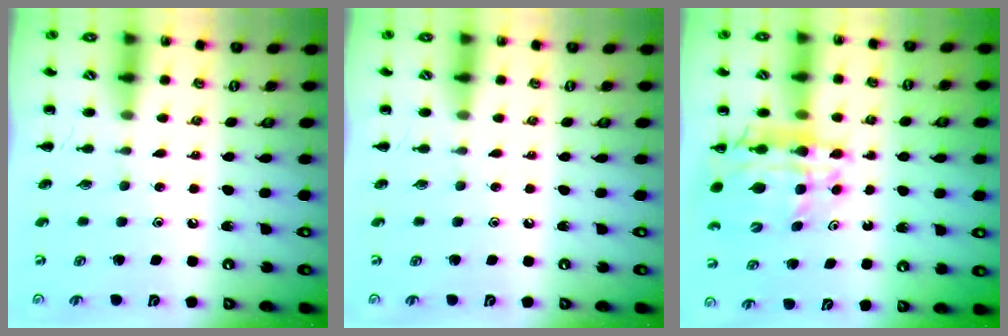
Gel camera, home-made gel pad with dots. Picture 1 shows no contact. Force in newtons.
{"total": 0.0}
{"total": 13.5, "press": 12.9, "slide": 3.8}